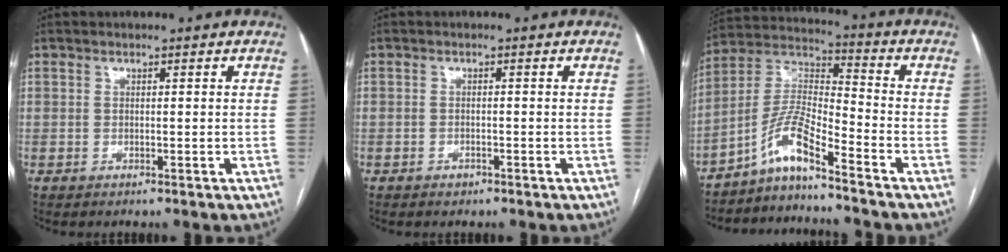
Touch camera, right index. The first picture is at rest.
{"total": 1.0, "force": [-0.7, 0.6, 0.3], "torque": [-0.007, 0.002, -0.010]}
{"total": 8.5, "force": [-6.3, 0.3, 5.7], "torque": [-0.126, 0.013, -0.124]}